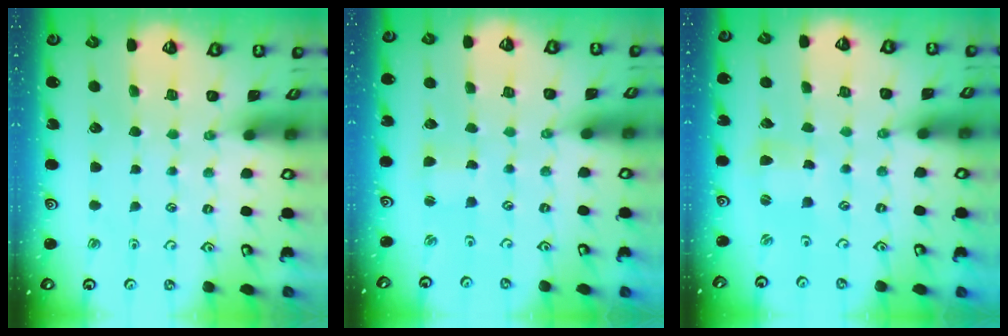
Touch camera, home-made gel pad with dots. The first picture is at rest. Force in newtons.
{"total": 1.7, "press": 1.7, "slide": 0.2}
{"total": 1.4, "press": 1.4, "slide": 0.2}